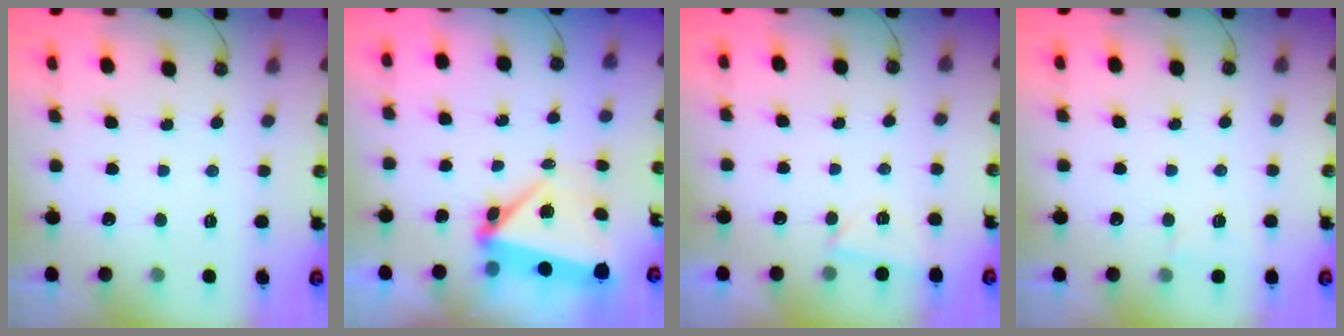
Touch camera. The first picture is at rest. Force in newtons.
{"total": 6.0, "press": 5.1, "slide": 3.3}
{"total": 2.6, "press": 2.5, "slide": 0.3}
{"total": 3.8, "press": 3.7, "slide": 0.5}